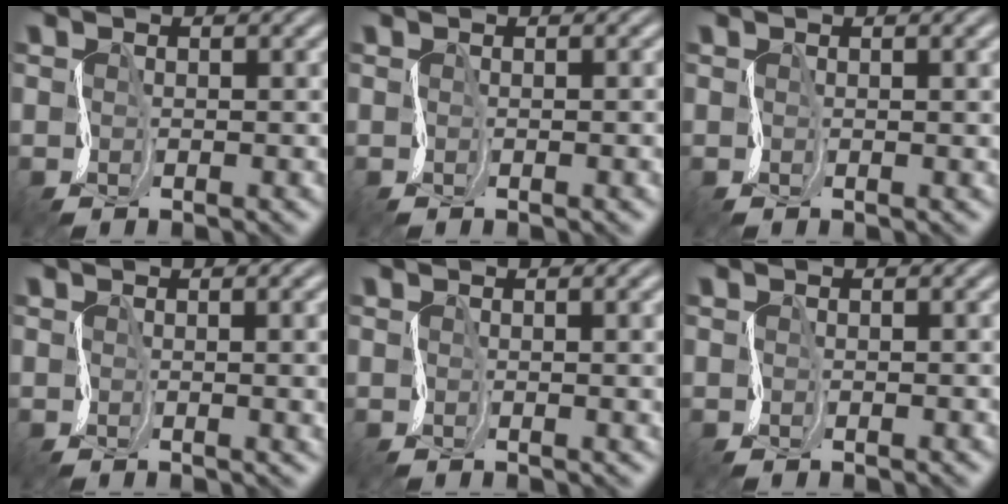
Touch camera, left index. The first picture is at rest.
{"total": 2.7, "force": [0.1, 1.2, 2.4], "torque": [-0.018, 0.012, -0.006]}
{"total": 2.9, "force": [0.8, 1.2, 2.5], "torque": [-0.018, 0.013, -0.001]}
{"total": 6.6, "force": [0.7, 3.2, 5.7], "torque": [-0.045, 0.023, 0.004]}
{"total": 4.7, "force": [0.8, 2.1, 4.1], "torque": [-0.023, 0.019, 0.000]}
{"total": 0.7, "force": [-0.1, 0.3, 0.7], "torque": [0.000, 0.002, -0.002]}